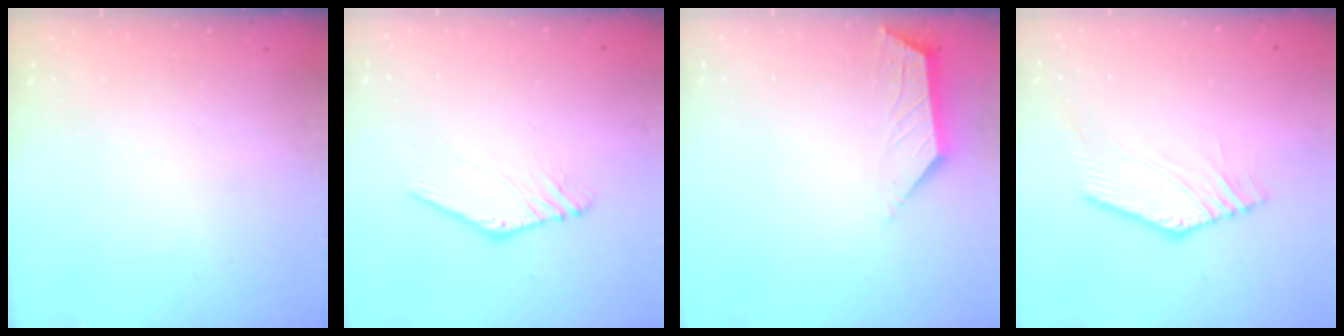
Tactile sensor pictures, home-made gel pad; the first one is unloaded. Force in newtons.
{"total": 1.2, "press": 1.2, "slide": 0.2}
{"total": 3.0, "press": 2.9, "slide": 0.5}
{"total": 2.7, "press": 2.5, "slide": 1.1}